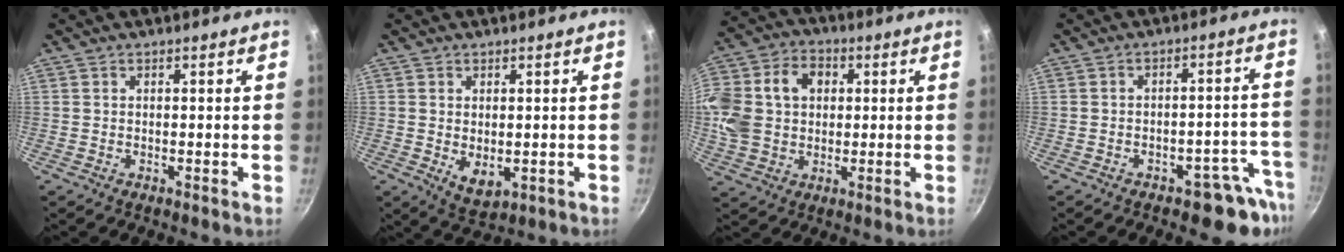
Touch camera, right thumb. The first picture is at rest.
{"total": 5.0, "force": [-0.2, 3.1, 3.8], "torque": [-0.056, -0.017, 0.006]}
{"total": 19.5, "force": [3.5, 15.0, 11.9], "torque": [-0.252, 0.036, 0.058]}
{"total": 7.6, "force": [-5.3, 3.8, 3.7], "torque": [0.018, 0.065, -0.060]}